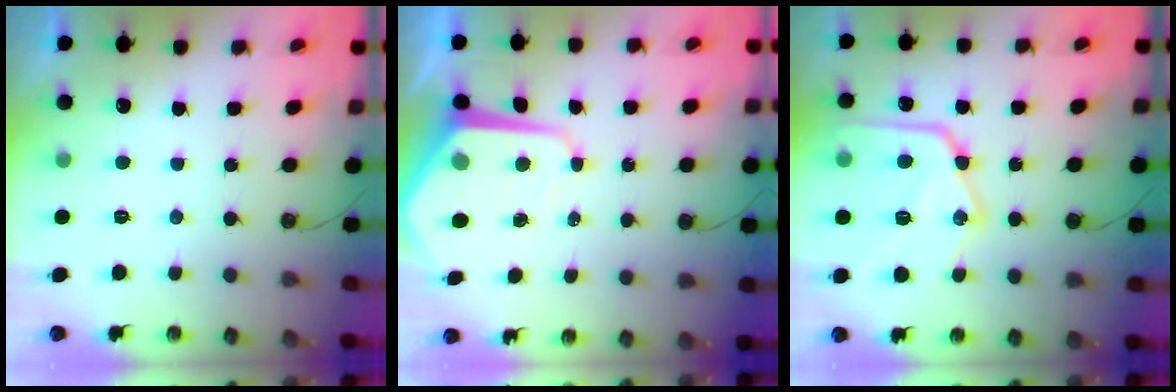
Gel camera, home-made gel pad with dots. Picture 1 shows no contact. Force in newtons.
{"total": 10.2, "press": 10.2, "slide": 1.0}
{"total": 19.8, "press": 19.8, "slide": 1.3}